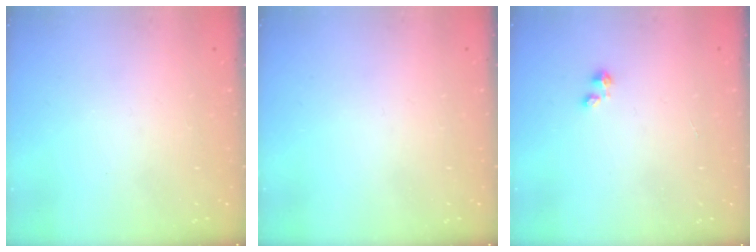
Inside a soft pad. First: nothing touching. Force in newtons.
{"total": 0.0}
{"total": 0.0}